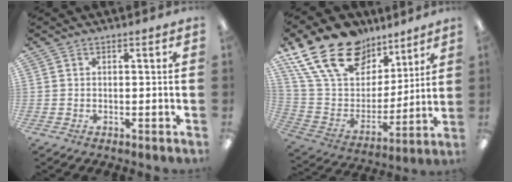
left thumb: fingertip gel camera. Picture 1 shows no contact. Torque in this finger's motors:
{"motor_torque": [0.80, 0.76, 1.35, -1.42, 0.49]}